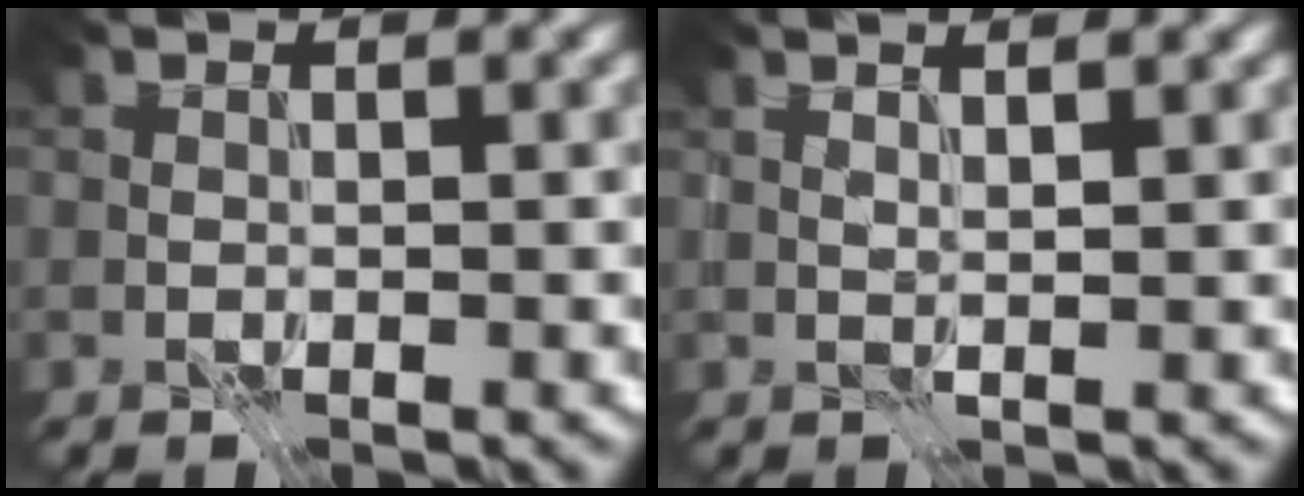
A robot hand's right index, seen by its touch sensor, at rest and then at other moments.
{"total": 2.4, "force": [1.5, 0.7, 1.7], "torque": [-0.016, 0.001, 0.003]}